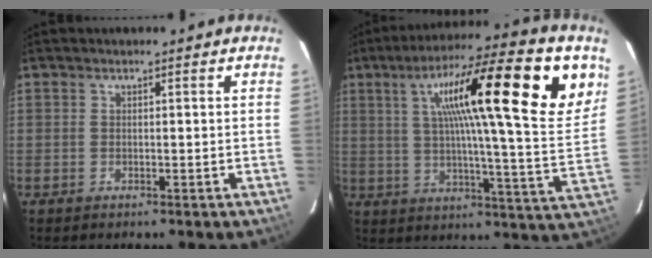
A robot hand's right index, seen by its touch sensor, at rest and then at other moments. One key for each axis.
{"total": 27.1, "fx": 11.9, "fy": 4.3, "fz": 24.0, "tx": -0.362, "ty": 0.031, "tz": 0.180}